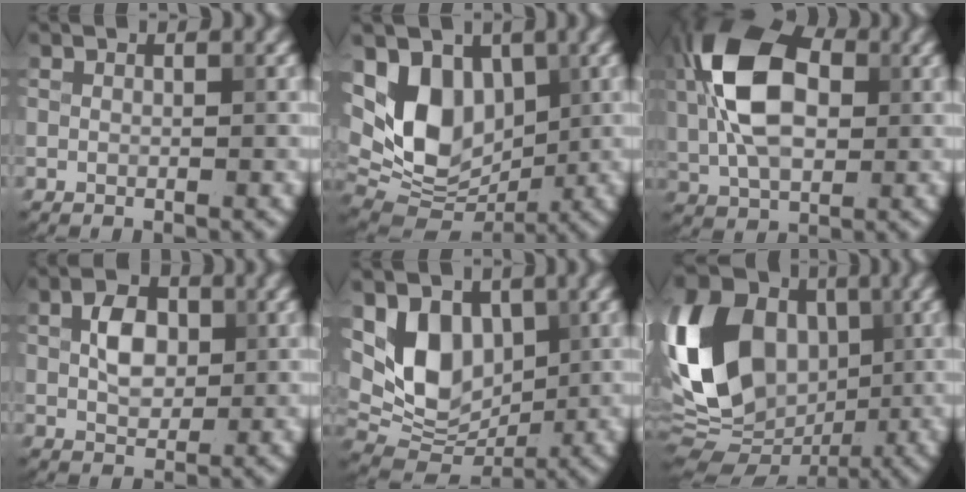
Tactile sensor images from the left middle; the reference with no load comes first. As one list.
[{"total": 9.4, "force": [1.7, 6.6, 6.4], "torque": [-0.116, -0.010, 0.029]}, {"total": 10.2, "force": [1.6, 6.1, 8.0], "torque": [-0.168, 0.015, 0.019]}, {"total": 3.6, "force": [0.6, 2.4, 2.5], "torque": [-0.050, 0.005, 0.009]}, {"total": 7.8, "force": [1.9, 5.5, 5.2], "torque": [-0.098, -0.016, 0.032]}, {"total": 13.4, "force": [0.6, 10.3, 8.7], "torque": [-0.193, 0.007, -0.015]}]